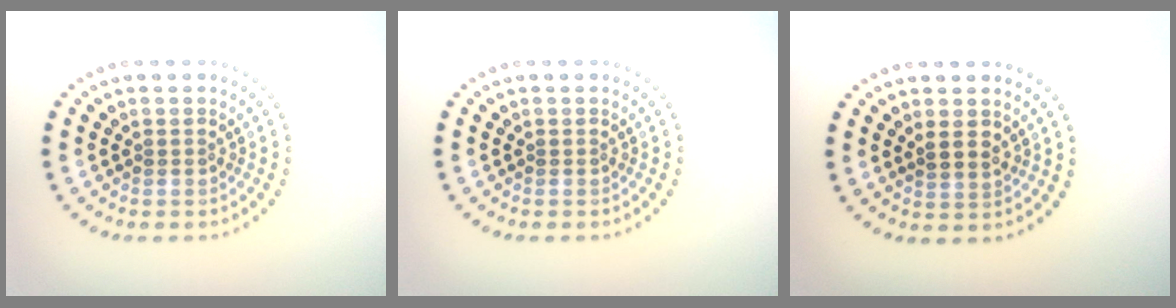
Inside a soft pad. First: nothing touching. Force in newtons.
{"total": 0.0}
{"total": 1.3, "press": 1.2, "slide": 0.6}